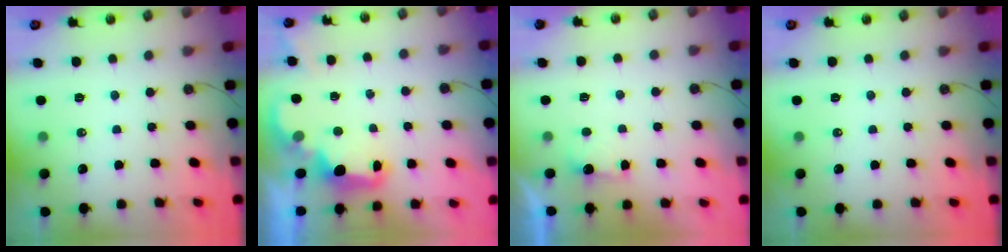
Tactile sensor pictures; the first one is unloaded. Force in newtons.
{"total": 2.8, "press": 2.7, "slide": 0.9}
{"total": 1.1, "press": 0.8, "slide": 0.7}
{"total": 0.0}